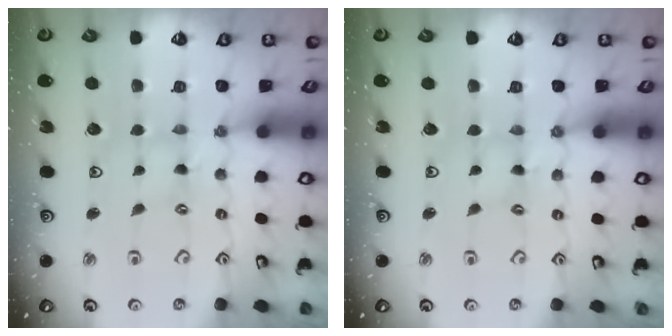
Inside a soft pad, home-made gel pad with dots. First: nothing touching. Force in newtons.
{"total": 0.0}